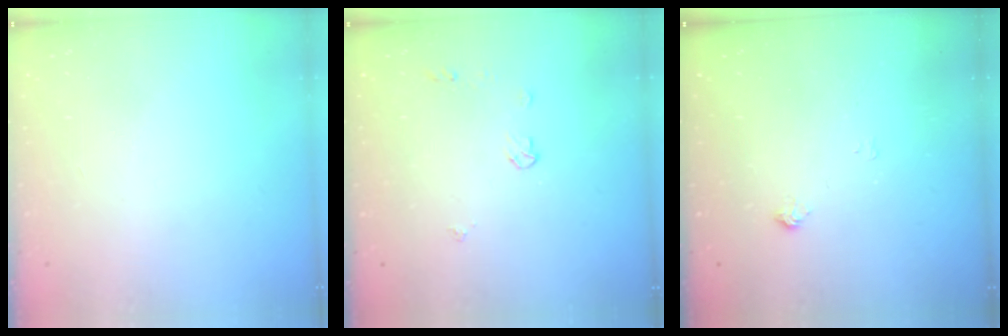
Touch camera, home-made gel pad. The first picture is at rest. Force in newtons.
{"total": 3.6, "press": 3.6, "slide": 0.6}
{"total": 6.9, "press": 6.9, "slide": 0.6}